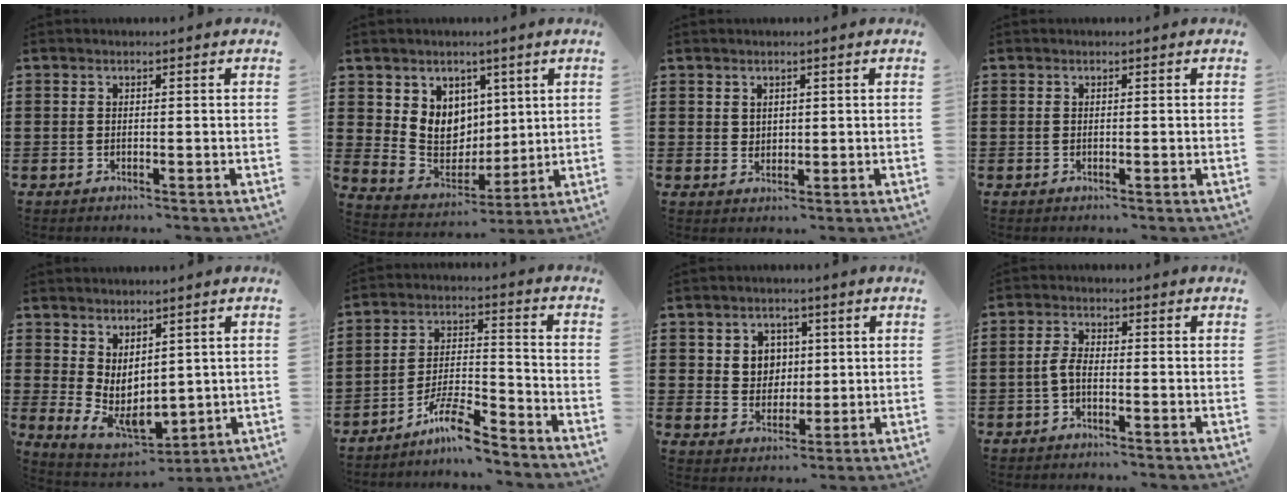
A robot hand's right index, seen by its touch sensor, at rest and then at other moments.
{"total": 7.8, "force": [3.3, 7.0, 1.0], "torque": [-0.047, -0.030, 0.067]}
{"total": 1.9, "force": [1.3, 1.3, 0.2], "torque": [-0.007, 0.006, 0.026]}
{"total": 0.0}
{"total": 5.8, "force": [1.2, 3.7, 4.2], "torque": [-0.102, -0.015, 0.027]}
{"total": 8.0, "force": [-6.7, 1.2, 4.2], "torque": [-0.087, 0.010, -0.129]}
{"total": 5.1, "force": [1.4, 4.6, 1.6], "torque": [-0.044, 0.013, 0.022]}
{"total": 2.7, "force": [-1.1, 1.0, 2.2], "torque": [-0.064, -0.004, -0.028]}